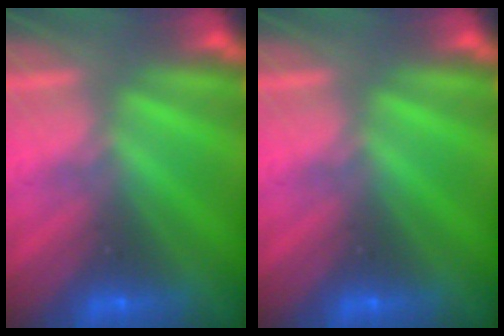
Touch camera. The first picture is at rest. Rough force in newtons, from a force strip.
{"total": 0.0}